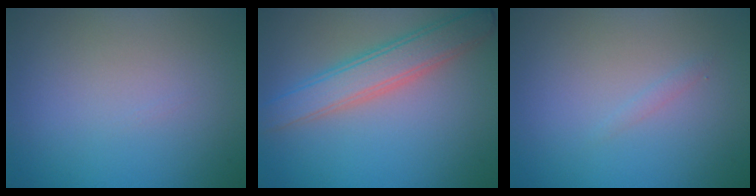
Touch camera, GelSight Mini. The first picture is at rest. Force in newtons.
{"total": 4.5, "press": 4.5, "slide": 0.1}
{"total": 0.6, "press": 0.6, "slide": 0.0}